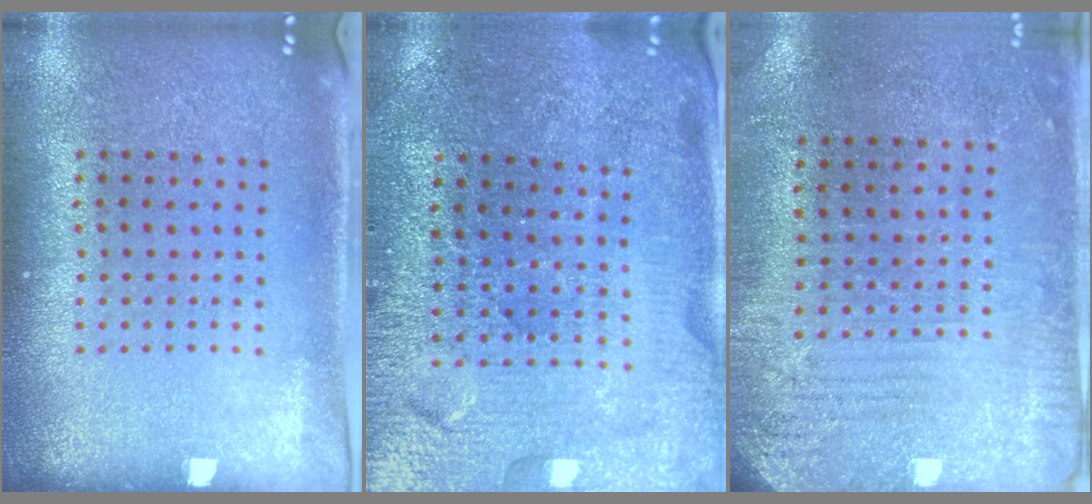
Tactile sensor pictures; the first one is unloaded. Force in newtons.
{"total": 3.2, "press": 3.2, "slide": 0.1}
{"total": 2.8, "press": 2.4, "slide": 1.4}